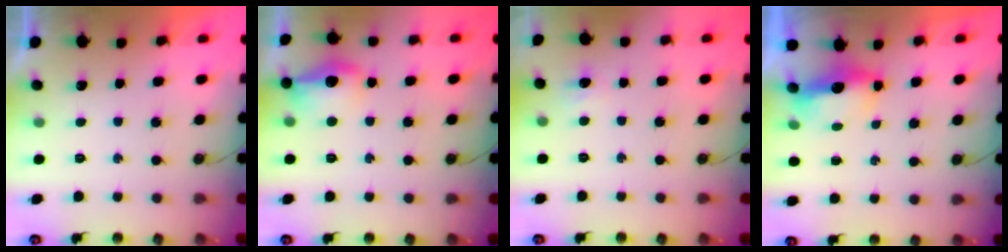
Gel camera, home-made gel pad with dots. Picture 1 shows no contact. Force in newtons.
{"total": 12.8, "press": 12.8, "slide": 0.9}
{"total": 3.1, "press": 3.0, "slide": 0.7}
{"total": 5.1, "press": 5.0, "slide": 0.4}